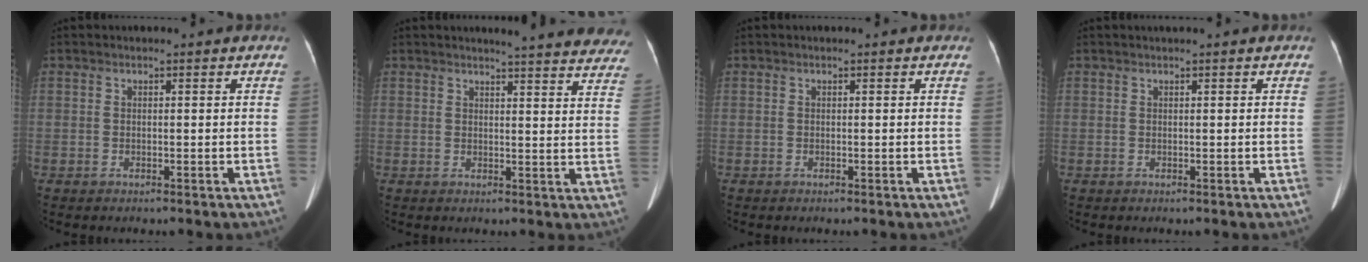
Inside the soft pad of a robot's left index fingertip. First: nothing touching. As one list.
[{"total": 18.7, "force": [17.4, 2.2, 6.5], "torque": [-0.066, -0.058, 0.182]}, {"total": 0.0}, {"total": 0.5, "force": [0.4, -0.1, 0.4], "torque": [-0.008, 0.007, 0.012]}]